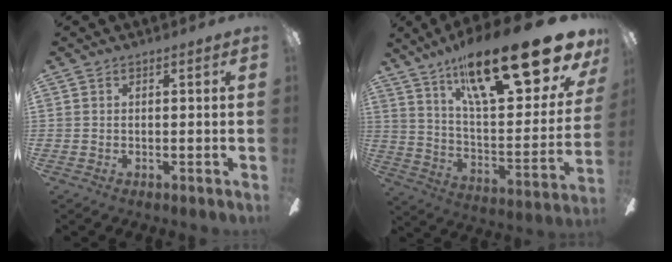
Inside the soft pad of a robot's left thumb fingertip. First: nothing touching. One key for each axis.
{"total": 29.3, "fx": 19.0, "fy": 8.1, "fz": 20.9, "tx": -0.314, "ty": -0.123, "tz": 0.311}